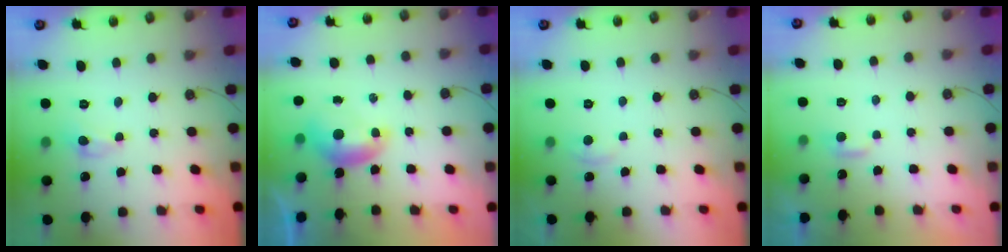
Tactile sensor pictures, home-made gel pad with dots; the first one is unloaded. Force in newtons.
{"total": 0.0}
{"total": 3.0, "press": 2.9, "slide": 0.5}
{"total": 1.9, "press": 1.9, "slide": 0.5}